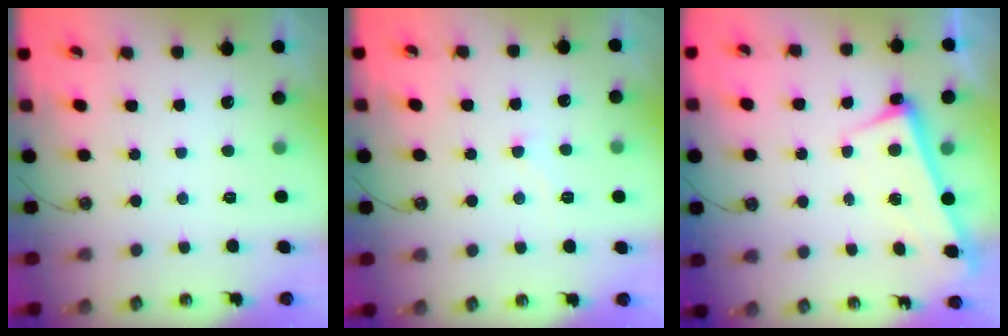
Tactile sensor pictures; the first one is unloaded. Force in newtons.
{"total": 3.9, "press": 3.9, "slide": 0.4}
{"total": 2.5, "press": 2.3, "slide": 1.0}